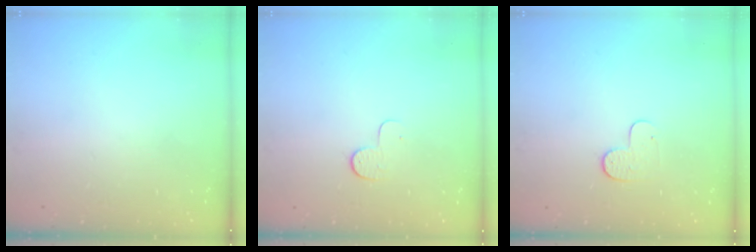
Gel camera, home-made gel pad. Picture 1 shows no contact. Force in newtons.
{"total": 4.8, "press": 4.8, "slide": 0.4}
{"total": 5.4, "press": 5.4, "slide": 0.5}